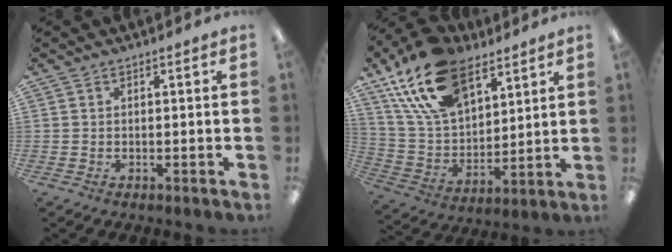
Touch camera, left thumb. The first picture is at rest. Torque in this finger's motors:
{"motor_torque": [1.27, 1.27, 1.48, -1.28, 0.52]}